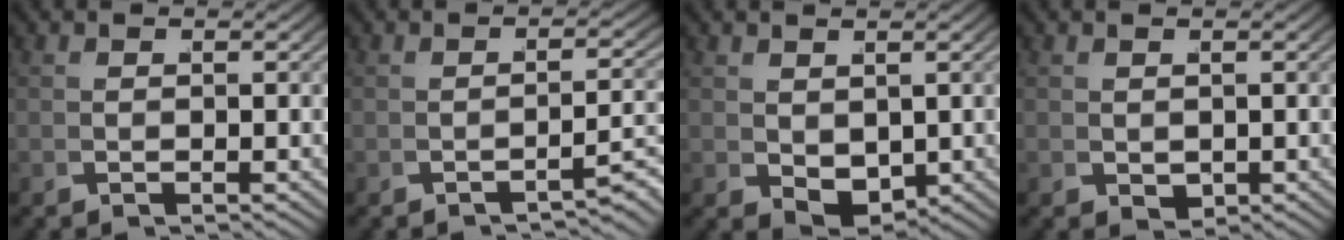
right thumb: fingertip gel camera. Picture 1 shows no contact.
{"total": 3.1, "force": [-2.2, 0.6, 2.1], "torque": [-0.033, 0.002, -0.030]}
{"total": 3.2, "force": [0.4, 2.2, 2.3], "torque": [-0.046, -0.023, 0.028]}
{"total": 1.4, "force": [0.2, 1.1, 0.9], "torque": [-0.018, -0.014, 0.017]}